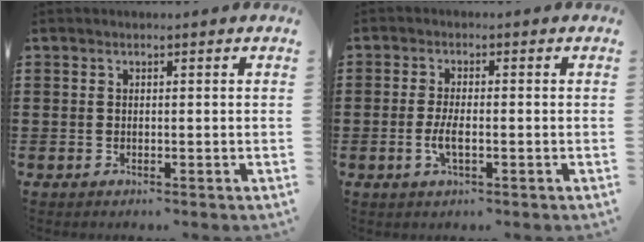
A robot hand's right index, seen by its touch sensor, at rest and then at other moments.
{"total": 3.2, "force": [-0.9, 0.7, 3.0], "torque": [-0.067, -0.008, -0.020]}